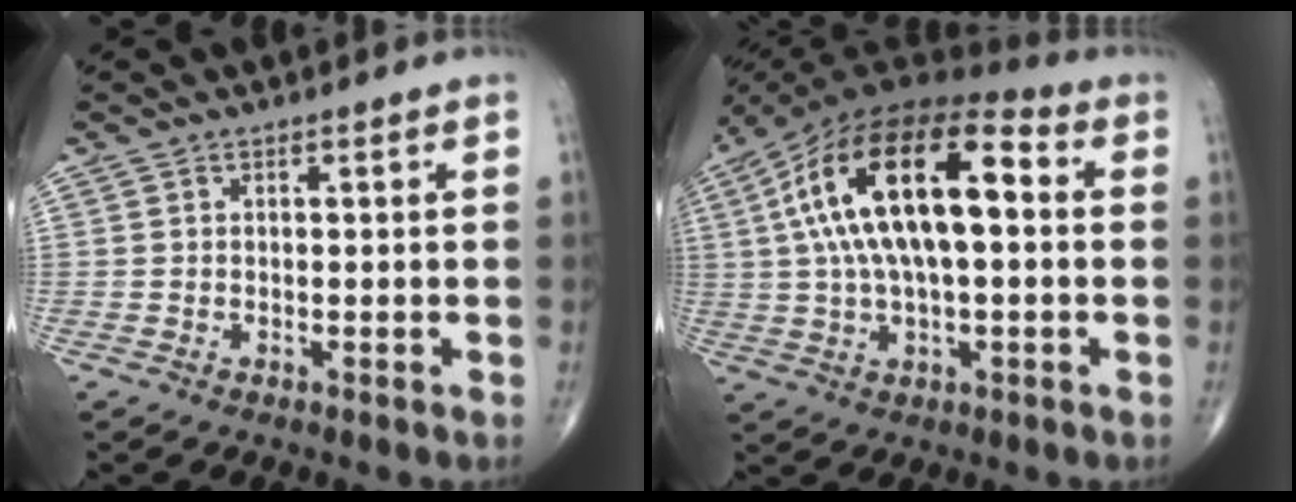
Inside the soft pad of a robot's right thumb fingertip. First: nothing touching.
{"total": 21.3, "force": [2.9, 9.5, 18.8], "torque": [-0.345, 0.037, 0.038]}